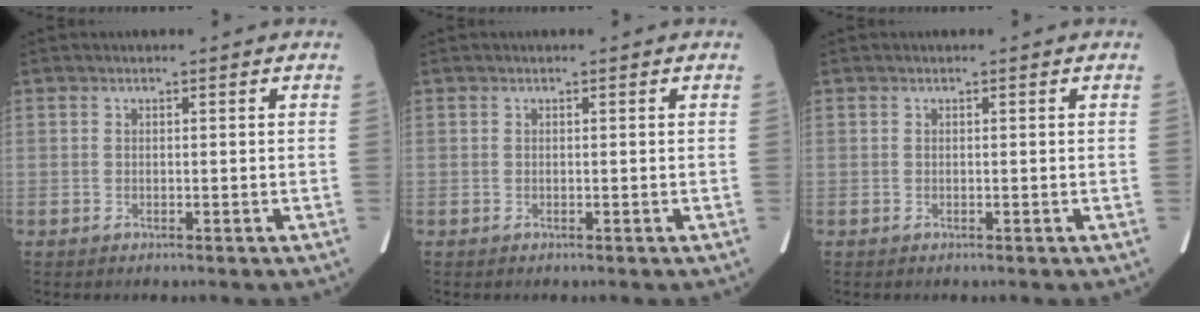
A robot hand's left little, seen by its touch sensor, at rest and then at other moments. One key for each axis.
{"total": 0.0}
{"total": 0.0}